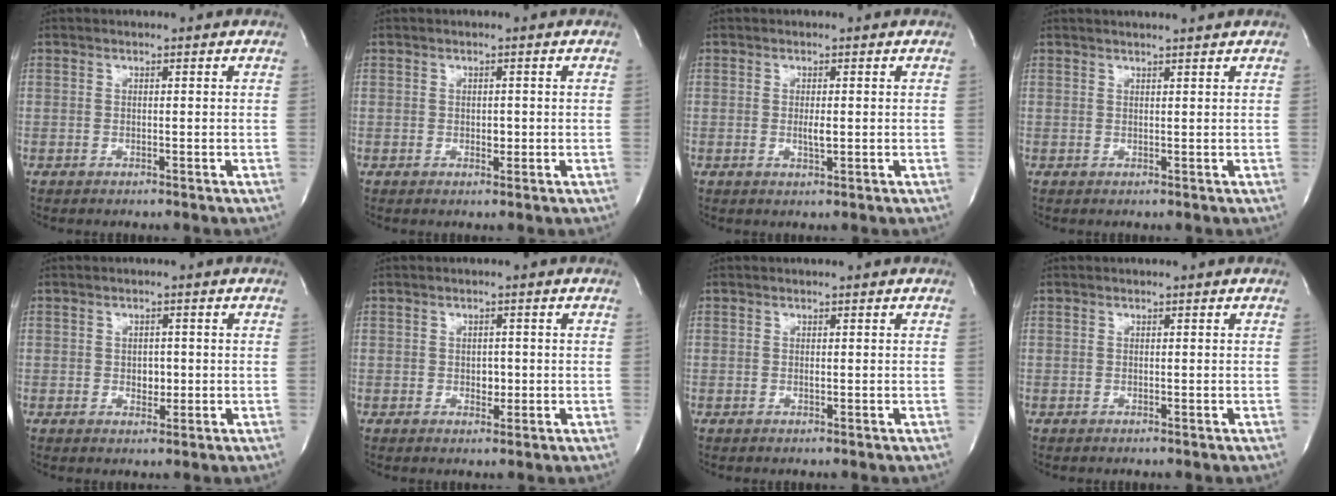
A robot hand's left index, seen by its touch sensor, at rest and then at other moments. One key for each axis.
{"total": 1.0, "fx": 0.0, "fy": 0.7, "fz": 0.7, "tx": -0.009, "ty": 0.001, "tz": 0.001}
{"total": 1.6, "fx": 0.1, "fy": 0.3, "fz": 1.5, "tx": -0.030, "ty": -0.003, "tz": 0.003}
{"total": 4.3, "fx": 3.9, "fy": -0.5, "fz": 1.6, "tx": -0.020, "ty": 0.012, "tz": 0.048}
{"total": 2.0, "fx": -0.1, "fy": 1.4, "fz": 1.4, "tx": -0.018, "ty": 0.001, "tz": 0.002}
{"total": 1.6, "fx": -0.1, "fy": 1.2, "fz": 1.1, "tx": -0.014, "ty": 0.001, "tz": 0.001}
{"total": 0.5, "fx": 0.3, "fy": 0.0, "fz": 0.4, "tx": -0.008, "ty": 0.000, "tz": 0.006}
{"total": 0.0}